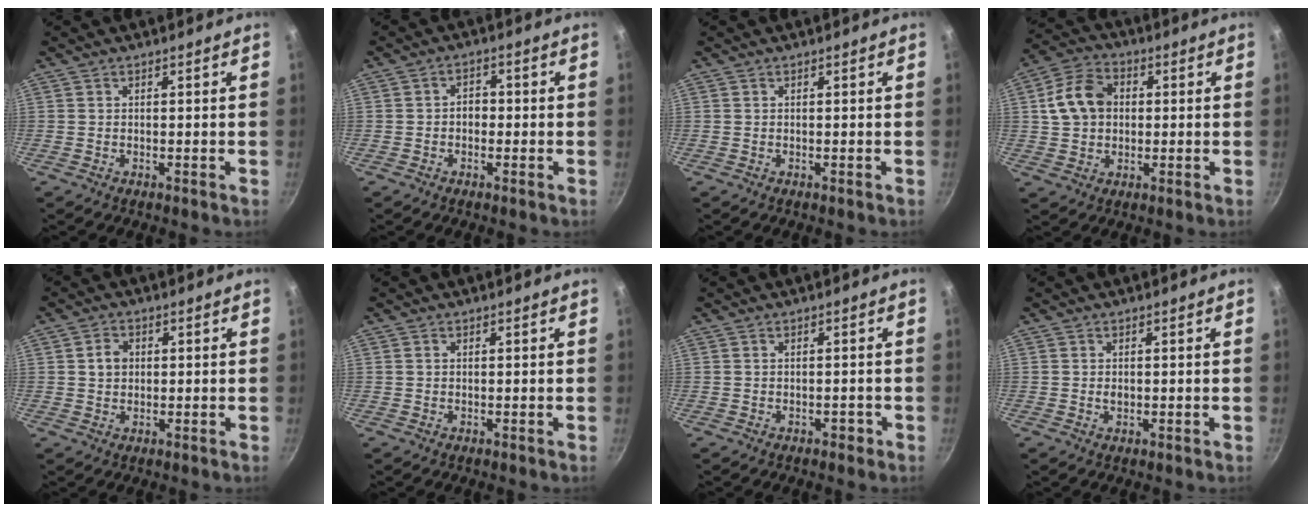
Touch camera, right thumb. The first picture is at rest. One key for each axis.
{"total": 2.9, "fx": -0.6, "fy": 2.2, "fz": 1.7, "tx": -0.006, "ty": 0.012, "tz": -0.013}
{"total": 0.0}
{"total": 10.3, "fx": 1.4, "fy": 7.9, "fz": 6.4, "tx": -0.097, "ty": 0.018, "tz": 0.014}
{"total": 3.5, "fx": 0.5, "fy": 2.9, "fz": 2.0, "tx": -0.020, "ty": 0.007, "tz": 0.008}
{"total": 0.5, "fx": 0.1, "fy": 0.5, "fz": 0.3, "tx": -0.003, "ty": 0.003, "tz": 0.002}
{"total": 1.1, "fx": -0.6, "fy": 0.6, "fz": 0.5, "tx": 0.002, "ty": 0.012, "tz": -0.001}
{"total": 1.2, "fx": 0.0, "fy": 0.8, "fz": 0.9, "tx": -0.013, "ty": -0.001, "tz": 0.000}